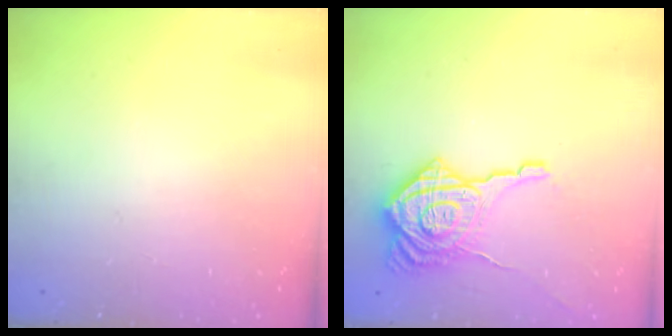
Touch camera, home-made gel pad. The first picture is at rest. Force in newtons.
{"total": 19.3, "press": 19.2, "slide": 1.4}